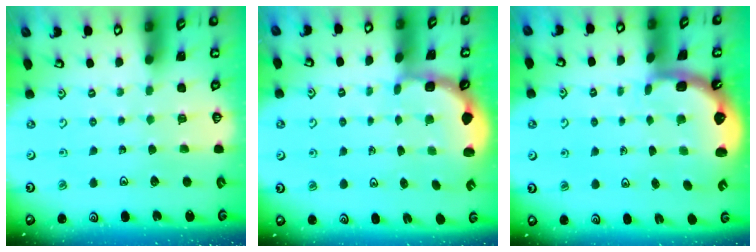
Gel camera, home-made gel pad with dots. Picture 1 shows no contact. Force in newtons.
{"total": 2.4, "press": 1.7, "slide": 1.6}
{"total": 2.7, "press": 1.5, "slide": 2.3}